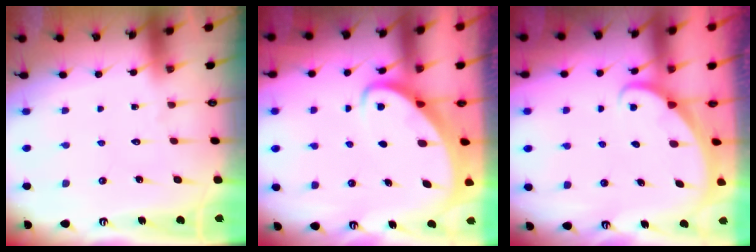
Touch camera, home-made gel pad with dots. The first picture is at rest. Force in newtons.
{"total": 3.3, "press": 3.3, "slide": 0.4}
{"total": 1.7, "press": 1.7, "slide": 0.0}